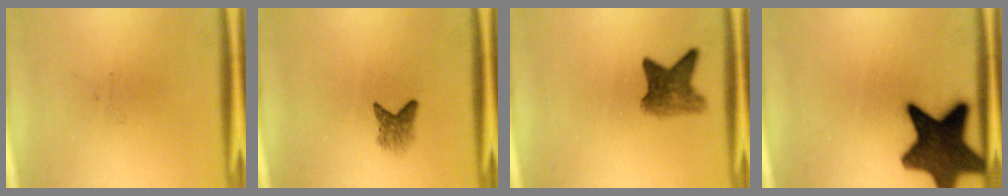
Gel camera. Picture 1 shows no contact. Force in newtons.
{"total": 2.3}
{"total": 5.1}
{"total": 16.3}